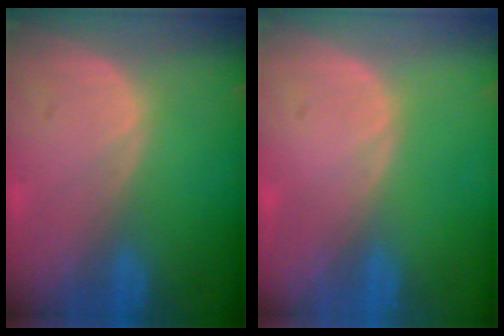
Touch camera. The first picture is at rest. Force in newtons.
{"total": 0.0}